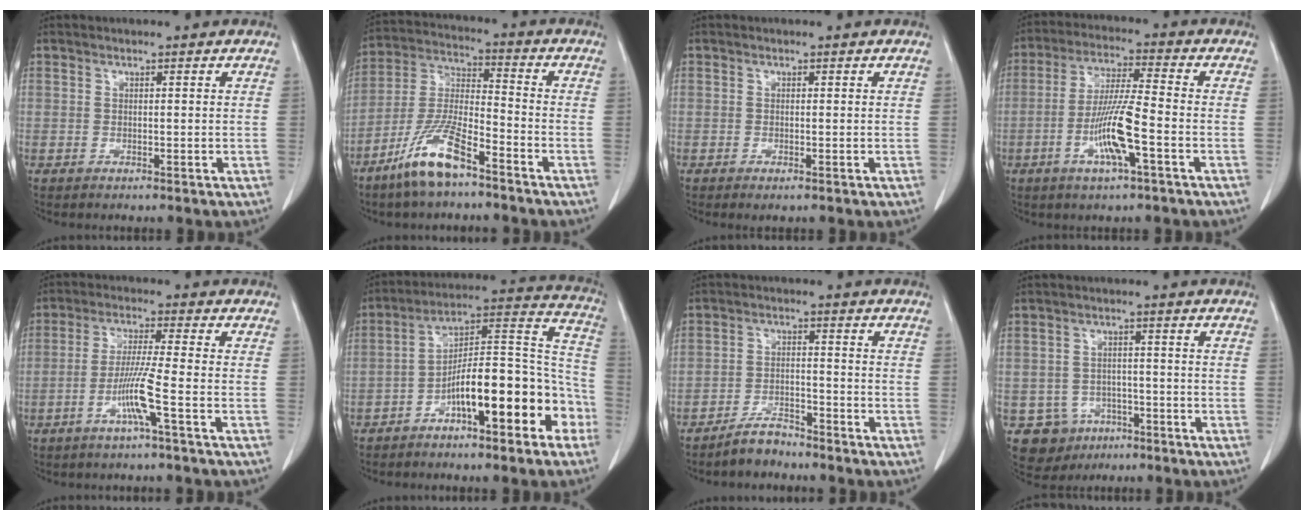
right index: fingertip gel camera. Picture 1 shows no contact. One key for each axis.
{"total": 11.0, "fx": -7.4, "fy": 2.1, "fz": 7.9, "tx": -0.173, "ty": -0.013, "tz": -0.145}
{"total": 0.6, "fx": -0.3, "fy": 0.2, "fz": 0.5, "tx": -0.005, "ty": -0.002, "tz": -0.002}
{"total": 10.0, "fx": -3.4, "fy": 0.5, "fz": 9.4, "tx": -0.185, "ty": -0.005, "tz": -0.066}
{"total": 6.5, "fx": -2.6, "fy": -1.1, "fz": 5.9, "tx": -0.117, "ty": -0.008, "tz": -0.054}
{"total": 16.5, "fx": -7.4, "fy": 4.6, "fz": 14.0, "tx": -0.198, "ty": 0.055, "tz": -0.108}
{"total": 3.8, "fx": -3.5, "fy": 1.2, "fz": 0.7, "tx": -0.014, "ty": -0.001, "tz": -0.064}
{"total": 6.4, "fx": -2.9, "fy": 5.7, "fz": 0.6, "tx": -0.013, "ty": 0.012, "tz": -0.035}